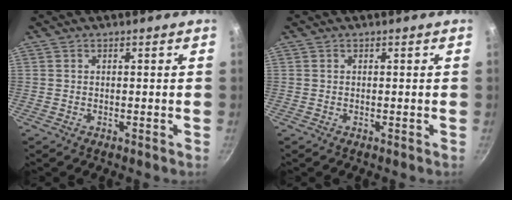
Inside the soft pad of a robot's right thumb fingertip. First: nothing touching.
{"total": 0.0}